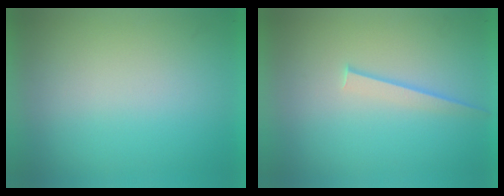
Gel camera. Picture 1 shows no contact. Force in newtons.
{"total": 1.1}